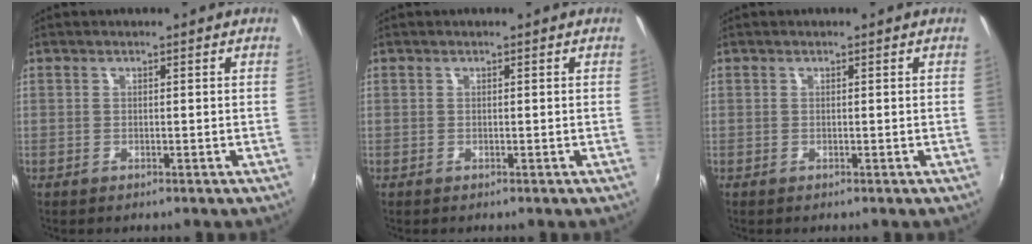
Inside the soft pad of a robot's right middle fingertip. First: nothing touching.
{"total": 0.0}
{"total": 0.0}